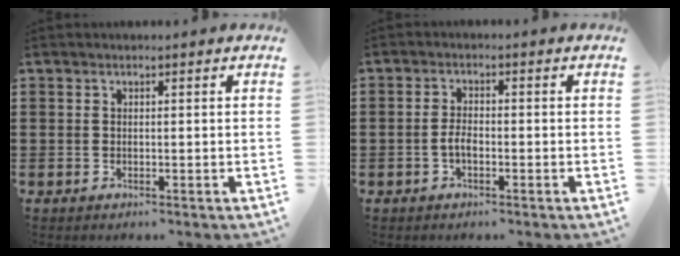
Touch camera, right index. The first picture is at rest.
{"total": 2.3, "force": [-0.9, 0.9, 1.9], "torque": [-0.051, -0.004, -0.021]}